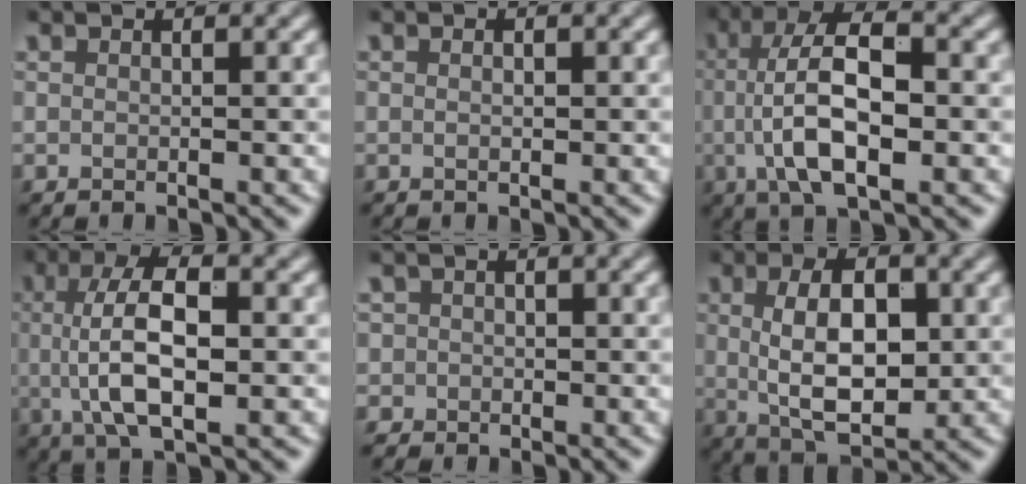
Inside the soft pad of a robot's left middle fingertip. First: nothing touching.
{"total": 0.5, "force": [0.1, 0.4, 0.4], "torque": [-0.004, -0.001, 0.001]}
{"total": 8.3, "force": [-0.7, 3.2, 7.6], "torque": [-0.145, 0.009, -0.018]}
{"total": 7.7, "force": [0.1, 3.0, 7.1], "torque": [-0.136, 0.004, -0.003]}
{"total": 2.1, "force": [-0.2, 2.1, 0.1], "torque": [0.017, 0.007, -0.016]}
{"total": 7.4, "force": [0.6, 3.8, 6.3], "torque": [-0.112, 0.001, 0.011]}